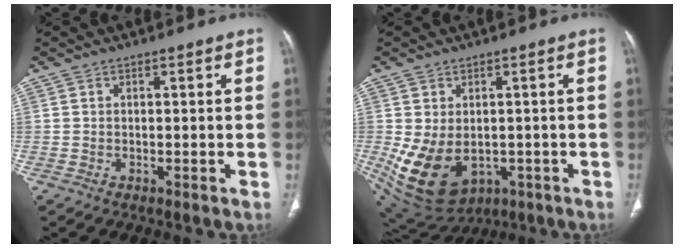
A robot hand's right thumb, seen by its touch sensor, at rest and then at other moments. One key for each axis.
{"total": 13.3, "fx": -2.6, "fy": 9.4, "fz": 9.1, "tx": -0.157, "ty": -0.004, "tz": -0.011}